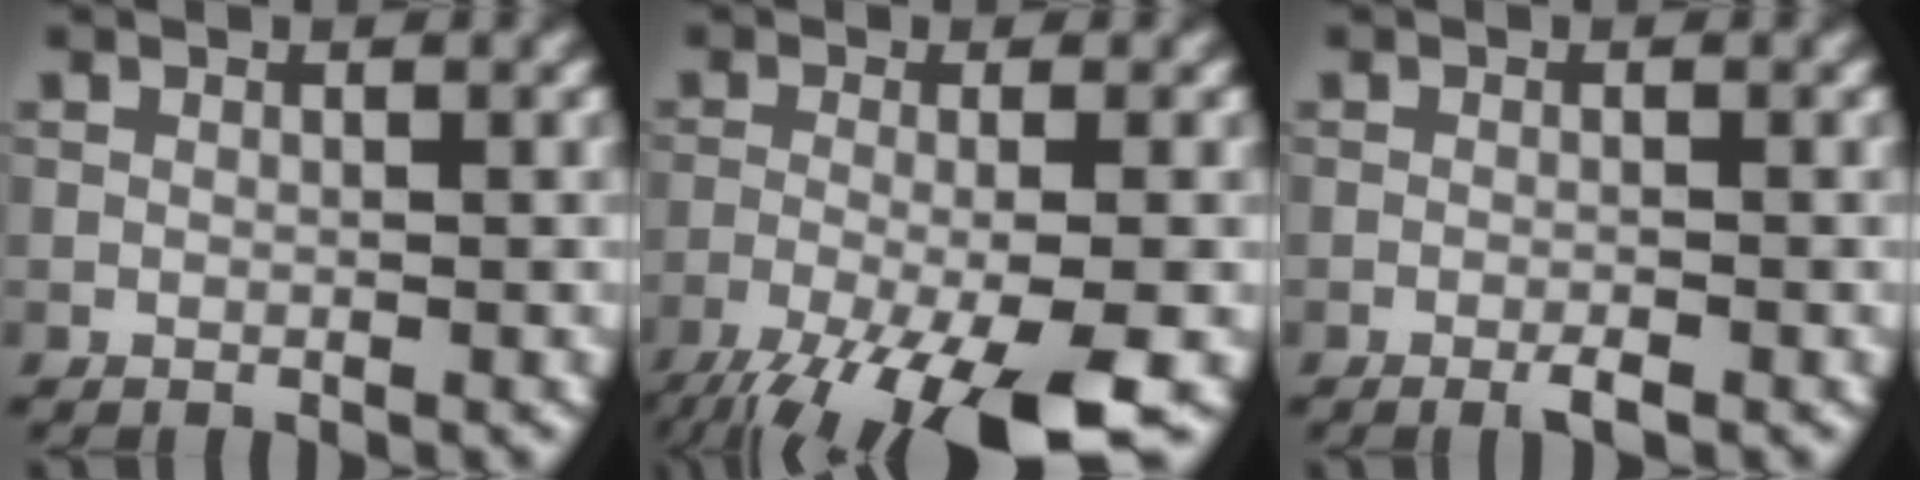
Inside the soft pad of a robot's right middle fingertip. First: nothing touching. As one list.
[{"total": 10.5, "force": [-6.3, 2.4, 8.0], "torque": [-0.138, -0.014, -0.109]}, {"total": 1.2, "force": [-0.8, 0.1, 0.9], "torque": [-0.015, -0.002, -0.016]}]